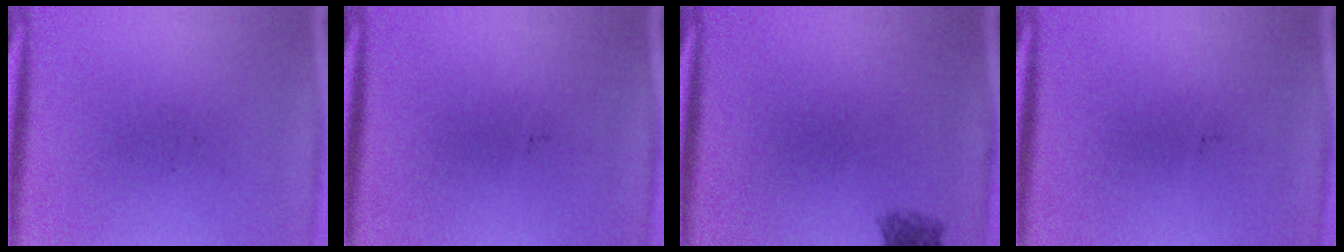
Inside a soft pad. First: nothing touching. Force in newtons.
{"total": 0.0}
{"total": 2.6}
{"total": 0.0}